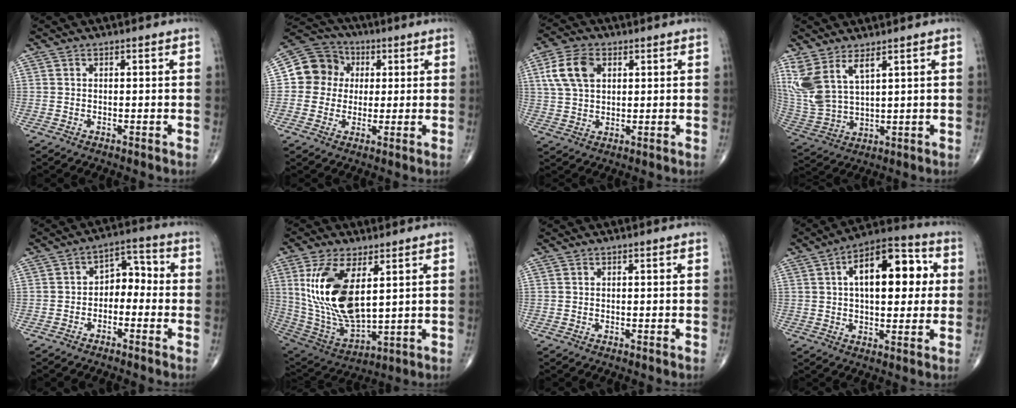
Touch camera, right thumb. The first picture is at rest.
{"total": 9.8, "force": [1.2, 9.1, 3.3], "torque": [-0.032, 0.014, 0.011]}
{"total": 8.7, "force": [2.8, 5.6, 6.1], "torque": [-0.116, 0.004, 0.054]}
{"total": 10.8, "force": [5.8, 4.4, 7.9], "torque": [-0.186, -0.027, 0.138]}
{"total": 6.0, "force": [-1.7, 4.1, 4.0], "torque": [-0.035, 0.041, -0.041]}
{"total": 18.1, "force": [4.7, 8.2, 15.4], "torque": [-0.305, -0.027, 0.107]}
{"total": 0.0}
{"total": 16.6, "force": [3.5, 8.3, 14.0], "torque": [-0.176, 0.019, 0.046]}